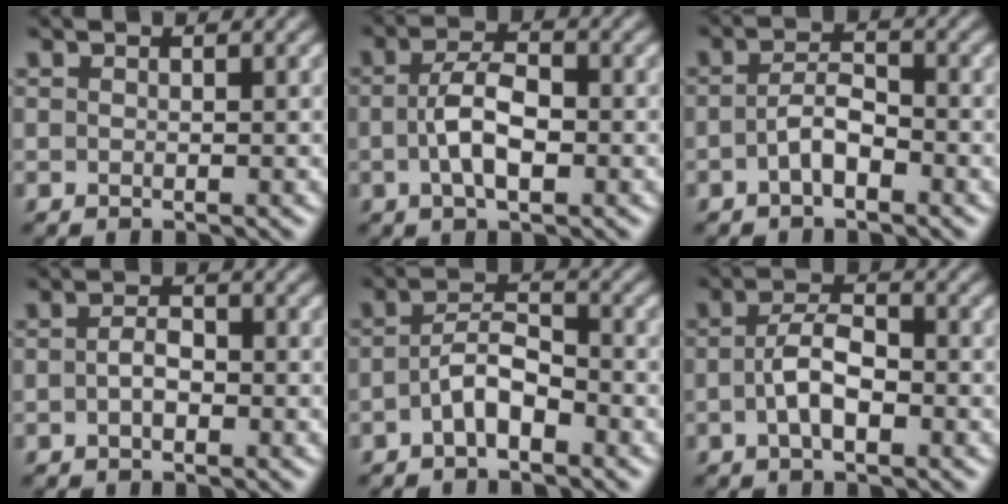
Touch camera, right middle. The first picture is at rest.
{"total": 4.1, "force": [-0.6, 1.9, 3.6], "torque": [-0.070, 0.005, -0.014]}
{"total": 2.5, "force": [-1.0, 1.0, 2.0], "torque": [-0.040, 0.006, -0.023]}
{"total": 1.6, "force": [-0.3, 0.8, 1.4], "torque": [-0.027, 0.004, -0.009]}
{"total": 3.2, "force": [-1.3, 1.4, 2.6], "torque": [-0.048, 0.009, -0.029]}
{"total": 3.4, "force": [-0.8, 1.5, 2.9], "torque": [-0.053, 0.005, -0.019]}